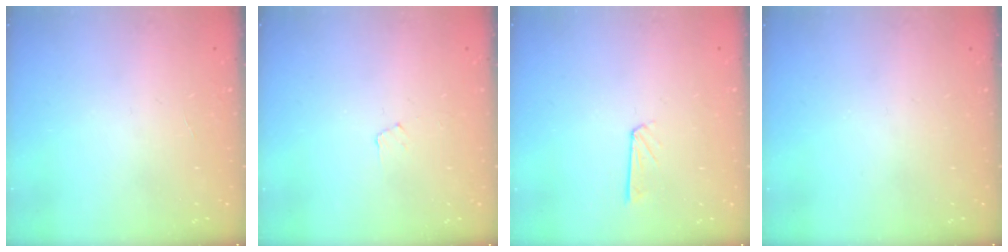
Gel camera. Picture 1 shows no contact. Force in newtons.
{"total": 3.6, "press": 3.6, "slide": 0.4}
{"total": 4.2, "press": 4.2, "slide": 0.3}
{"total": 0.0}